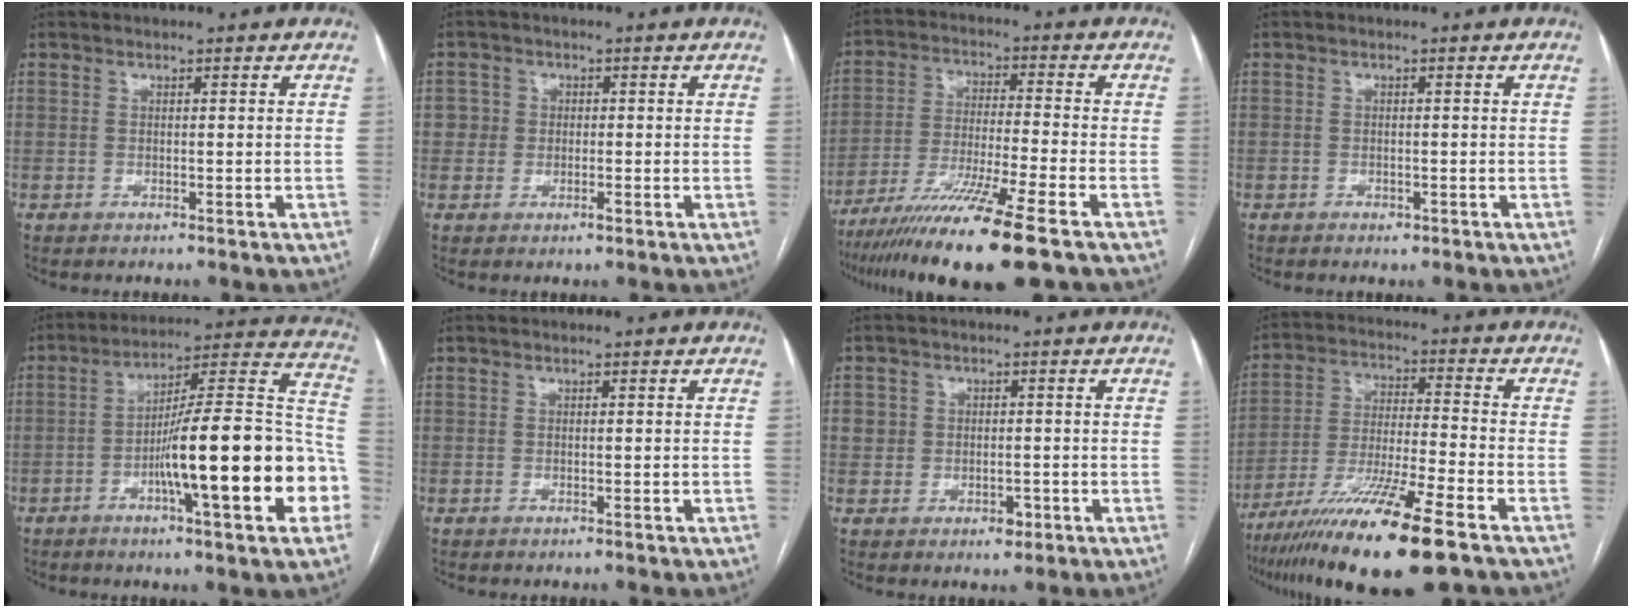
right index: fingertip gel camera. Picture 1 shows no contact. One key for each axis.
{"total": 2.8, "fx": -0.1, "fy": 2.7, "fz": 0.7, "tx": 0.001, "ty": 0.006, "tz": -0.005}
{"total": 15.4, "fx": -10.9, "fy": -1.0, "fz": 10.9, "tx": -0.199, "ty": -0.045, "tz": -0.186}
{"total": 1.0, "fx": -0.6, "fy": 0.6, "fz": 0.5, "tx": -0.010, "ty": 0.001, "tz": -0.005}
{"total": 23.0, "fx": -6.3, "fy": 2.6, "fz": 21.9, "tx": -0.248, "ty": 0.024, "tz": -0.090}
{"total": 0.0}
{"total": 4.0, "fx": -0.6, "fy": 3.5, "fz": 1.8, "tx": -0.016, "ty": 0.008, "tz": 0.001}
{"total": 16.9, "fx": -11.0, "fy": 0.4, "fz": 12.9, "tx": -0.236, "ty": -0.043, "tz": -0.195}